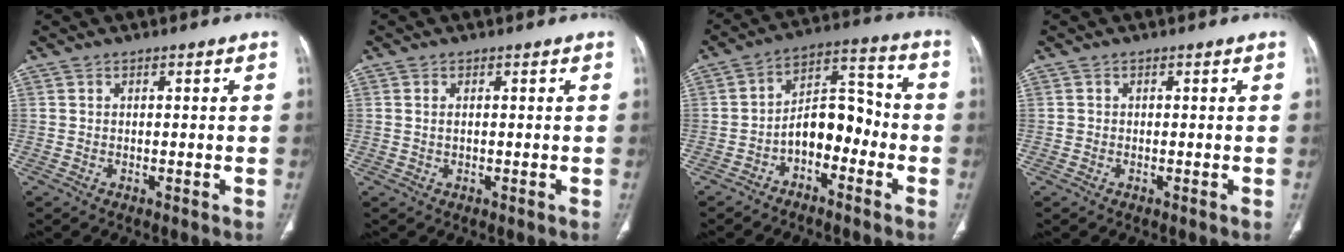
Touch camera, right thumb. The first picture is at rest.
{"total": 0.9, "force": [0.1, 0.5, 0.7], "torque": [-0.018, 0.002, 0.006]}
{"total": 9.7, "force": [-3.6, 5.8, 6.9], "torque": [-0.083, 0.057, -0.068]}
{"total": 0.6, "force": [-0.1, 0.6, 0.1], "torque": [0.002, 0.004, -0.002]}